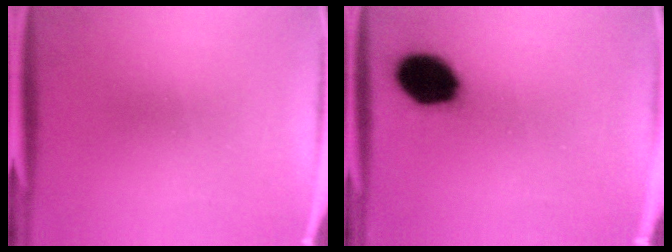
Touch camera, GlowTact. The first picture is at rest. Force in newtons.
{"total": 13.6}